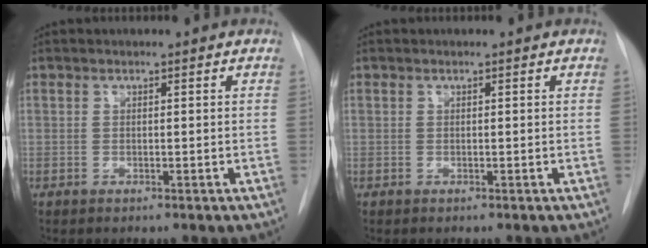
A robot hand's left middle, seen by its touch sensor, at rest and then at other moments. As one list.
[{"total": 0.0}]